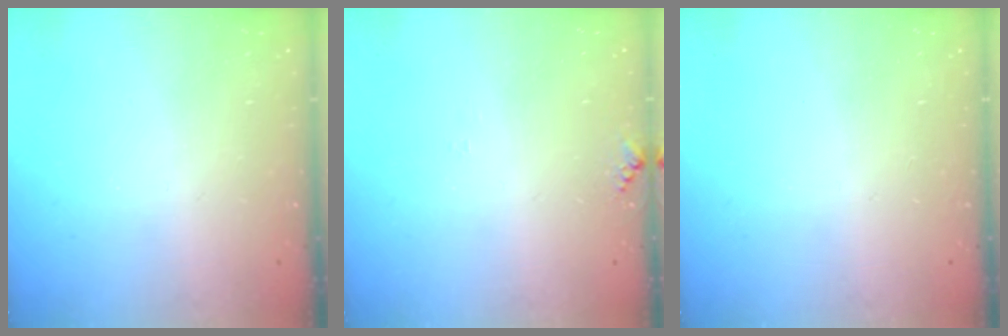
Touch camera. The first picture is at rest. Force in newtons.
{"total": 5.4, "press": 5.3, "slide": 0.6}
{"total": 0.0}